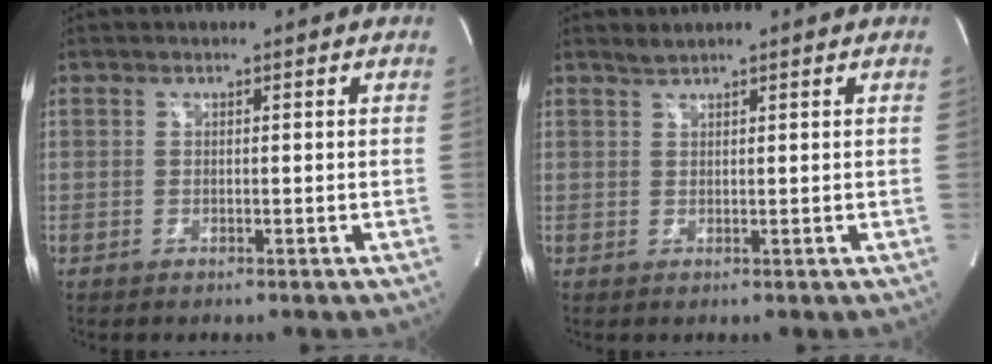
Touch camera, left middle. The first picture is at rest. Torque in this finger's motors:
{"motor_torque": [0.10, 0.02, -0.09, -0.01]}